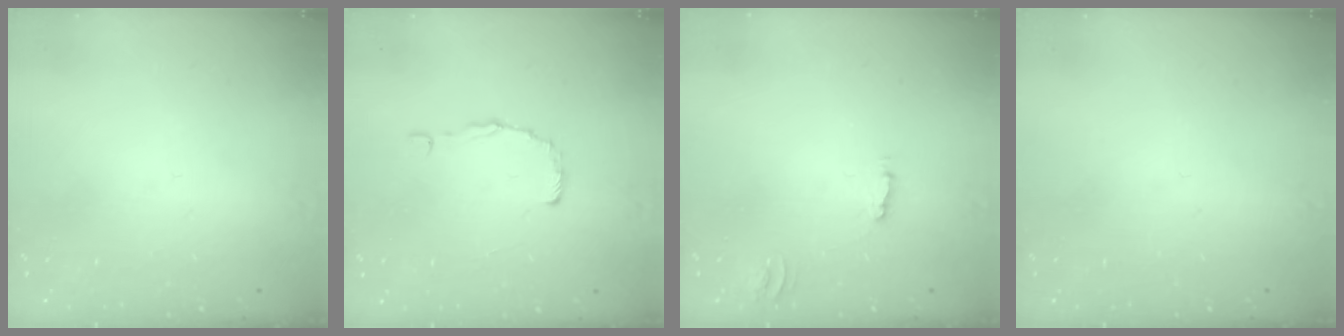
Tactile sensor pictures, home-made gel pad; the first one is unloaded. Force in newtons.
{"total": 2.5, "press": 2.5, "slide": 0.1}
{"total": 2.3, "press": 2.3, "slide": 0.2}
{"total": 0.0}